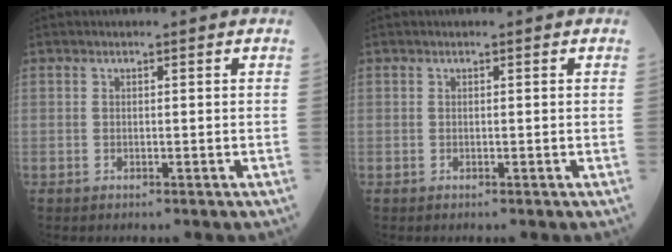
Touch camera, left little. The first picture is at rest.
{"total": 0.0}